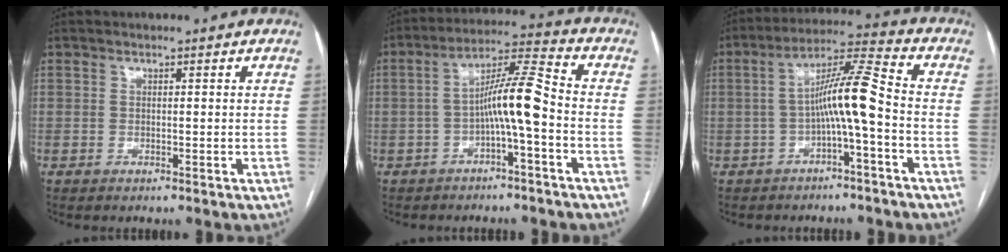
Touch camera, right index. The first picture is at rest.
{"total": 8.5, "force": [-2.2, 0.2, 8.2], "torque": [-0.144, 0.027, -0.041]}
{"total": 8.8, "force": [-1.9, 0.0, 8.6], "torque": [-0.148, 0.029, -0.035]}